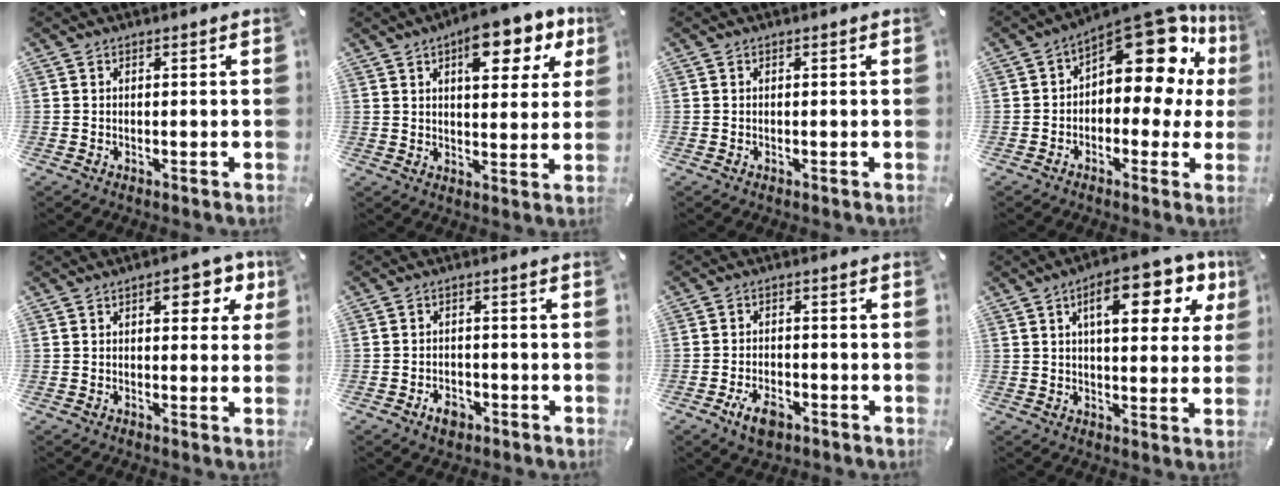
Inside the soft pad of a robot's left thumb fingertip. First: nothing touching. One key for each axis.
{"total": 12.6, "fx": 7.0, "fy": 6.2, "fz": 8.5, "tx": -0.101, "ty": -0.033, "tz": 0.113}
{"total": 0.0}
{"total": 18.4, "fx": 8.7, "fy": 9.3, "fz": 13.3, "tx": -0.168, "ty": -0.076, "tz": 0.142}
{"total": 8.3, "fx": 3.0, "fy": 4.4, "fz": 6.3, "tx": -0.072, "ty": -0.008, "tz": 0.043}
{"total": 4.2, "fx": -2.3, "fy": 2.9, "fz": 1.9, "tx": -0.037, "ty": 0.009, "tz": -0.042}
{"total": 5.7, "fx": -2.9, "fy": 3.3, "fz": 3.6, "tx": -0.074, "ty": 0.013, "tz": -0.054}
{"total": 14.9, "fx": 6.4, "fy": 6.5, "fz": 11.9, "tx": -0.164, "ty": -0.016, "tz": 0.098}